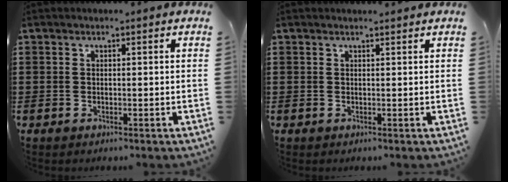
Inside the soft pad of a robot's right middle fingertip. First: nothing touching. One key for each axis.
{"total": 0.6, "fx": 0.5, "fy": -0.1, "fz": 0.1, "tx": -0.002, "ty": 0.000, "tz": 0.011}